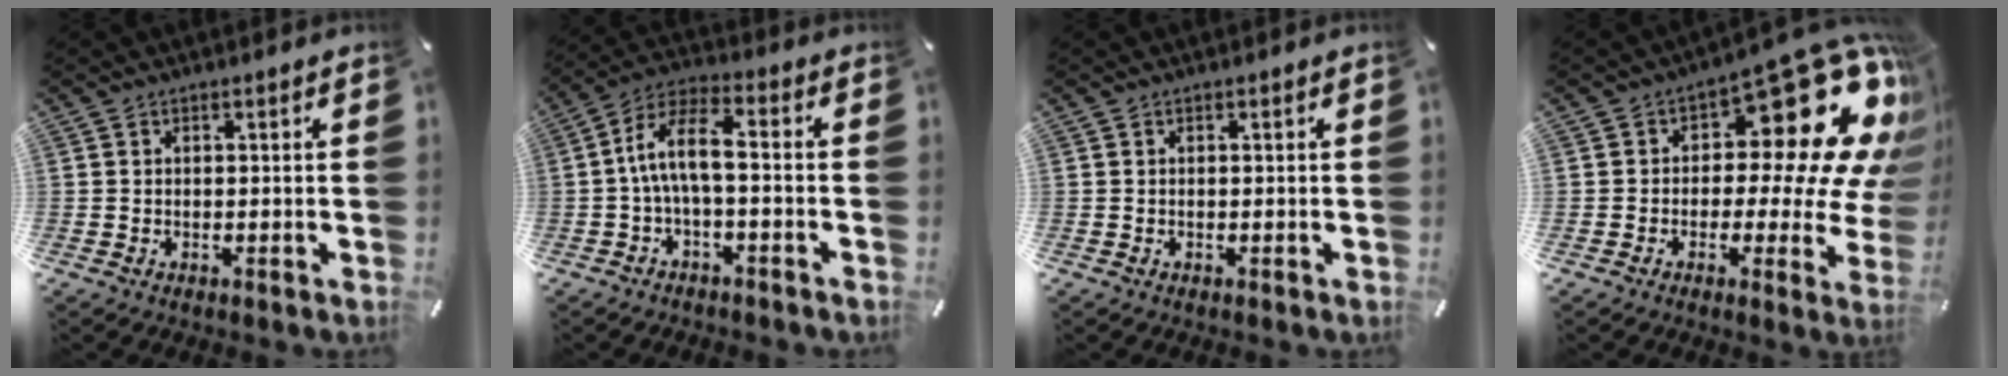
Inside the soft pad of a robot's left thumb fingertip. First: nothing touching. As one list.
[{"total": 9.8, "force": [-1.1, 3.8, 8.9], "torque": [-0.180, 0.007, -0.024]}, {"total": 0.0}, {"total": 21.7, "force": [9.1, 10.3, 16.8], "torque": [-0.231, -0.076, 0.150]}]